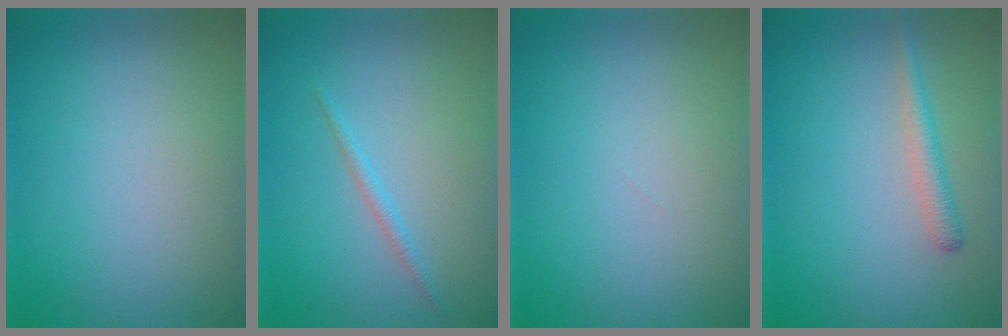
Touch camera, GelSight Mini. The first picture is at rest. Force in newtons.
{"total": 1.0, "press": 1.0, "slide": 0.1}
{"total": 0.0}
{"total": 1.7, "press": 1.7, "slide": 0.1}